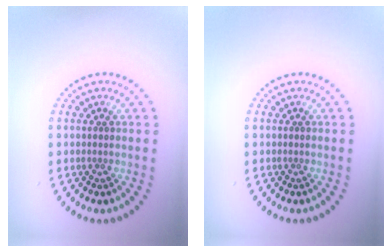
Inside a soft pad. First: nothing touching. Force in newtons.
{"total": 0.0}